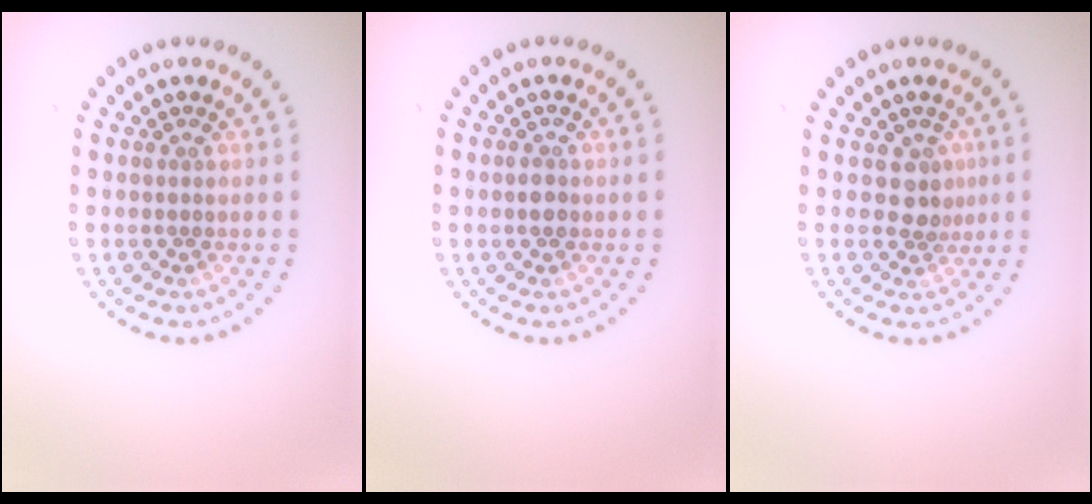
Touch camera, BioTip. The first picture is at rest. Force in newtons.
{"total": 1.0, "press": 1.0, "slide": 0.1}
{"total": 2.1, "press": 1.6, "slide": 1.4}